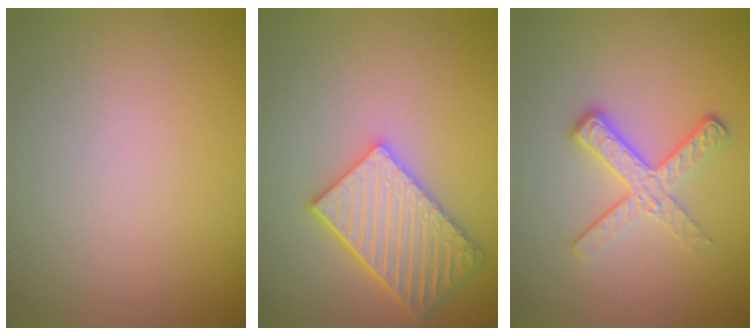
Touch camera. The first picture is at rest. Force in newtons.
{"total": 5.4, "press": 4.7, "slide": 2.6}
{"total": 3.5, "press": 2.4, "slide": 2.5}